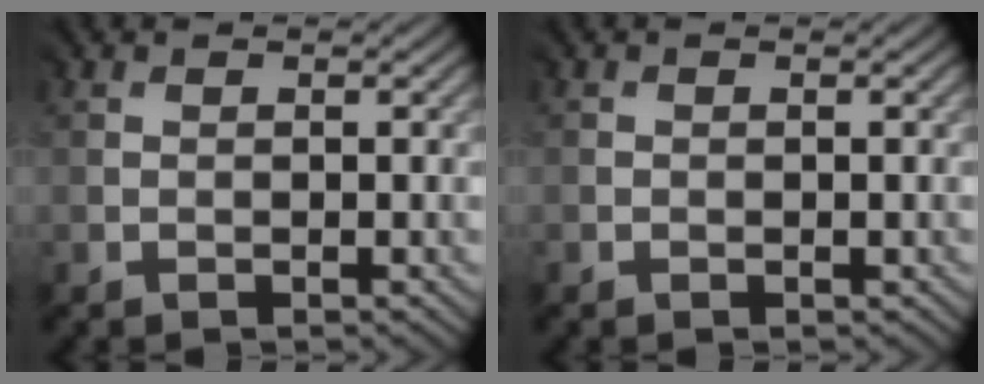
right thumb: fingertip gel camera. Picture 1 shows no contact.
{"total": 0.8, "force": [-0.1, -0.2, -0.8], "torque": [0.015, -0.001, -0.002]}